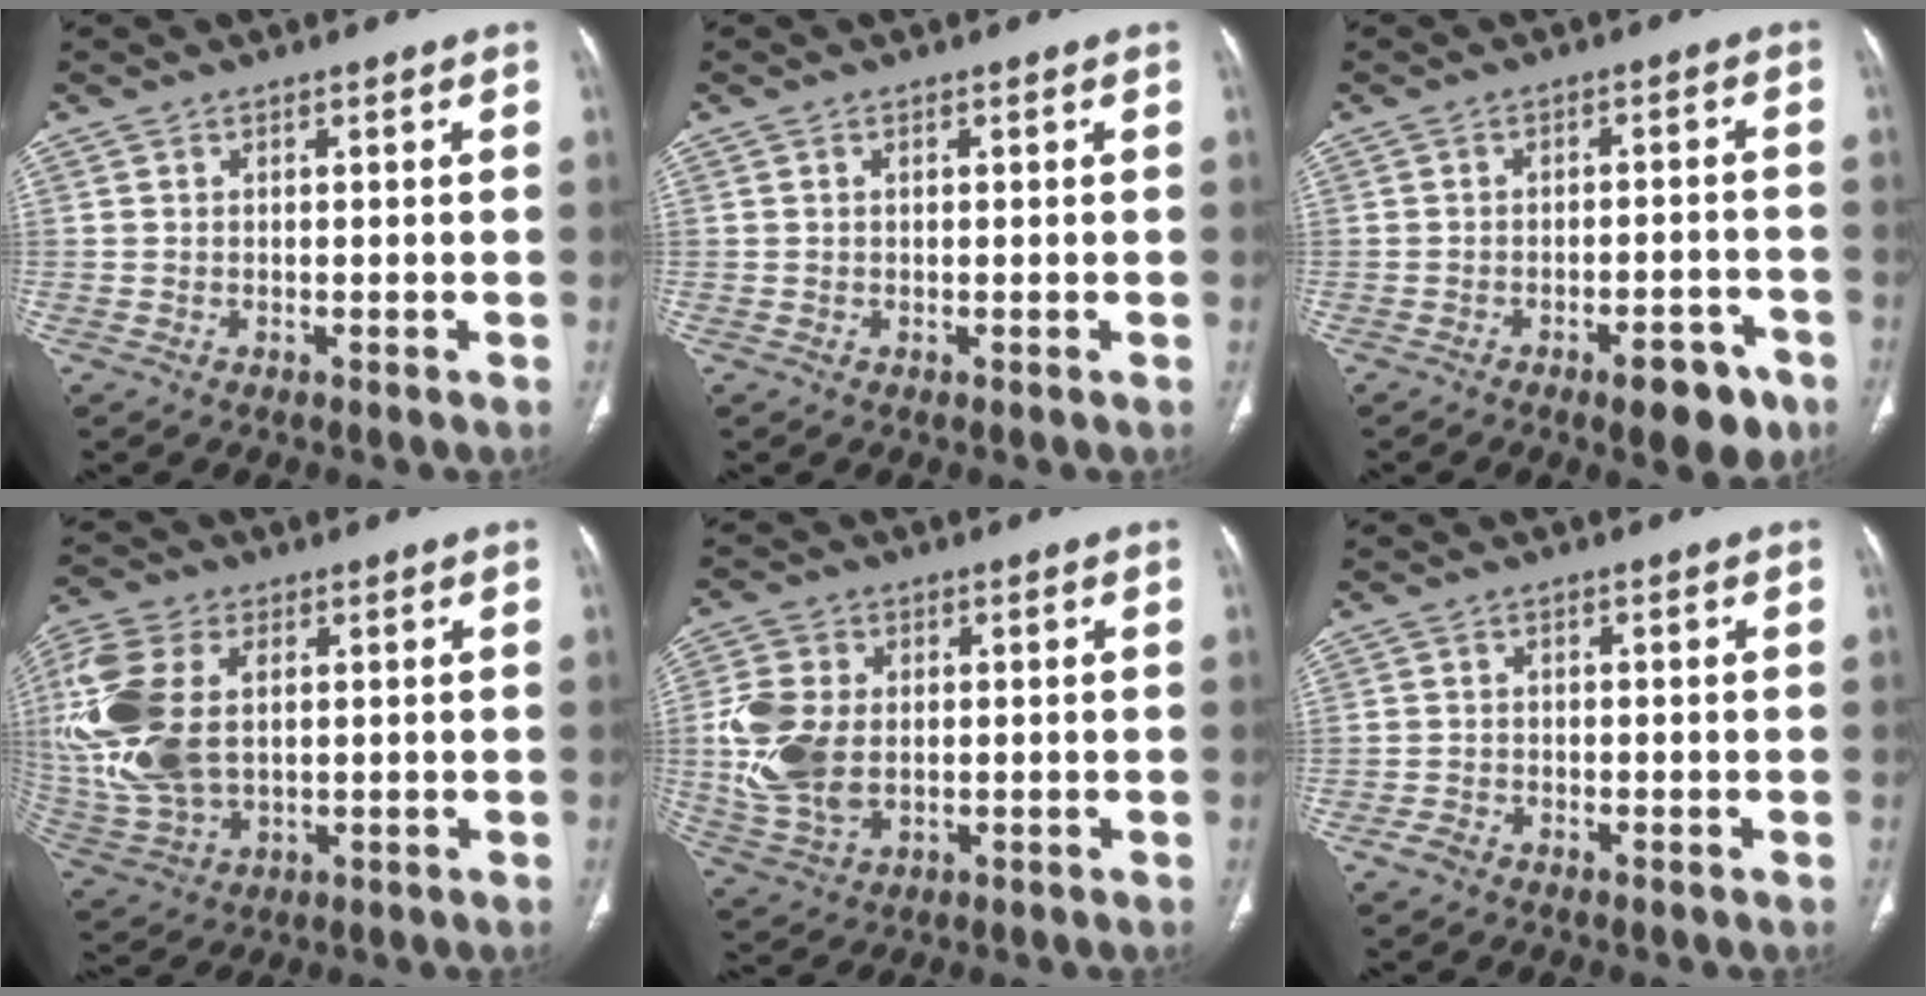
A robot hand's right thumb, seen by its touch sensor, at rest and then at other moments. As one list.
[{"total": 0.0}, {"total": 7.7, "force": [-4.6, 2.9, 5.4], "torque": [-0.054, 0.023, -0.059]}, {"total": 19.0, "force": [2.5, 11.6, 14.8], "torque": [-0.354, -0.003, 0.054]}, {"total": 11.6, "force": [0.2, 8.0, 8.5], "torque": [-0.180, -0.001, 0.014]}, {"total": 1.7, "force": [-1.3, 0.9, 0.7], "torque": [-0.016, 0.002, -0.026]}]